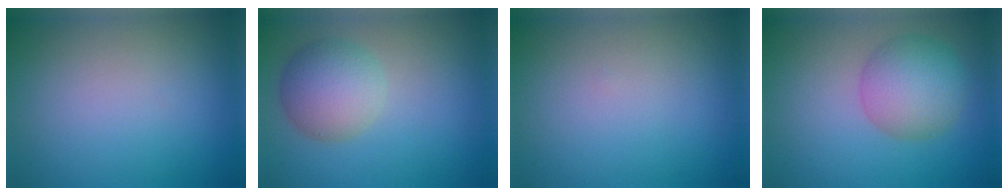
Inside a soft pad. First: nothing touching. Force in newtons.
{"total": 4.6, "press": 4.6, "slide": 0.1}
{"total": 0.0}
{"total": 5.1, "press": 5.1, "slide": 0.1}